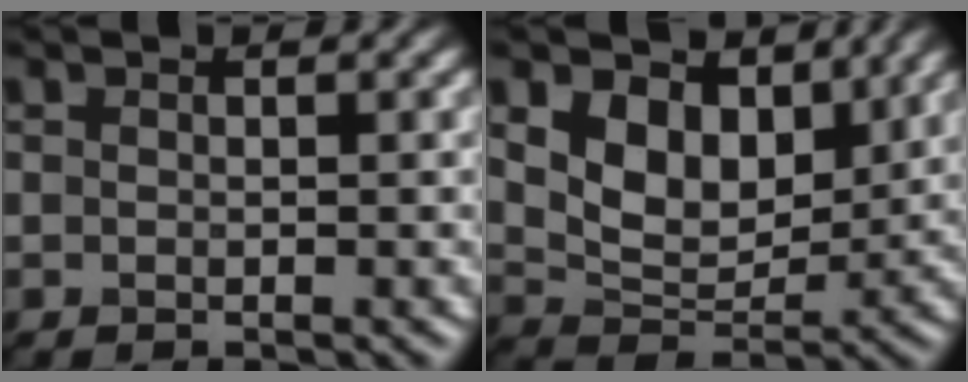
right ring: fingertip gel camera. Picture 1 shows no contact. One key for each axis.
{"total": 6.9, "fx": 2.7, "fy": 4.5, "fz": 4.5, "tx": -0.090, "ty": -0.012, "tz": 0.044}